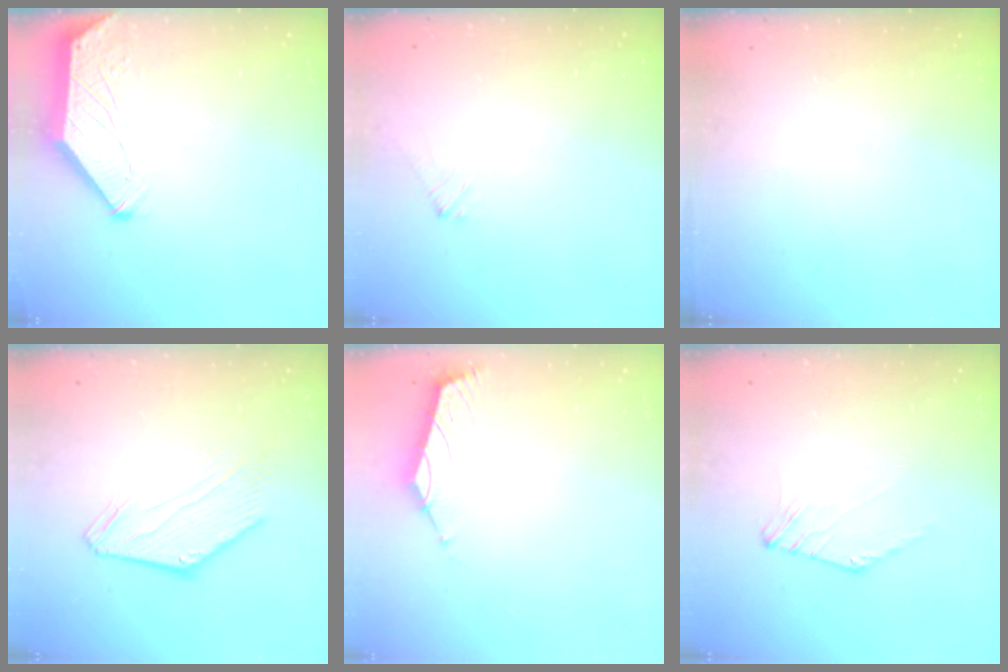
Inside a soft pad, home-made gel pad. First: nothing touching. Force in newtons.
{"total": 0.7, "press": 0.6, "slide": 0.3}
{"total": 0.0}
{"total": 8.0, "press": 8.0, "slide": 1.0}
{"total": 1.7, "press": 1.6, "slide": 0.6}
{"total": 3.1, "press": 3.0, "slide": 0.8}